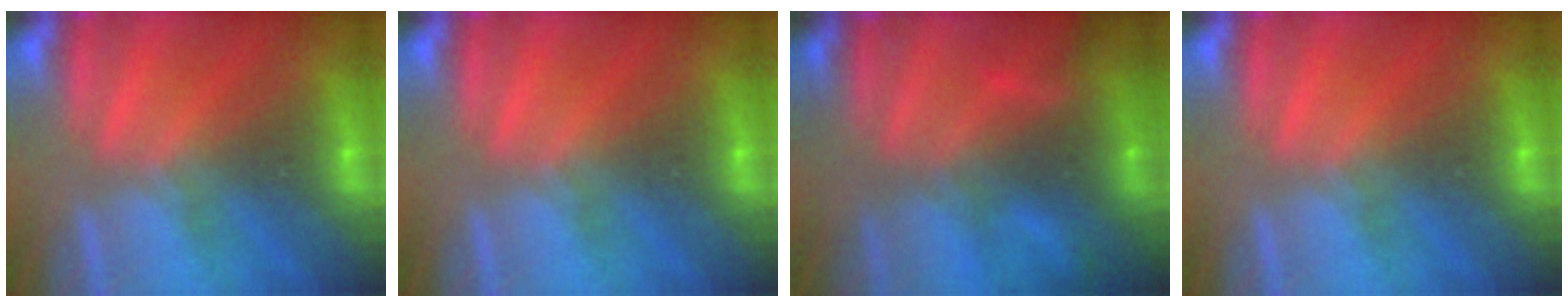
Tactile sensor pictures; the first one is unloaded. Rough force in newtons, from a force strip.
{"total": 0.0}
{"total": 6.8}
{"total": 0.0}